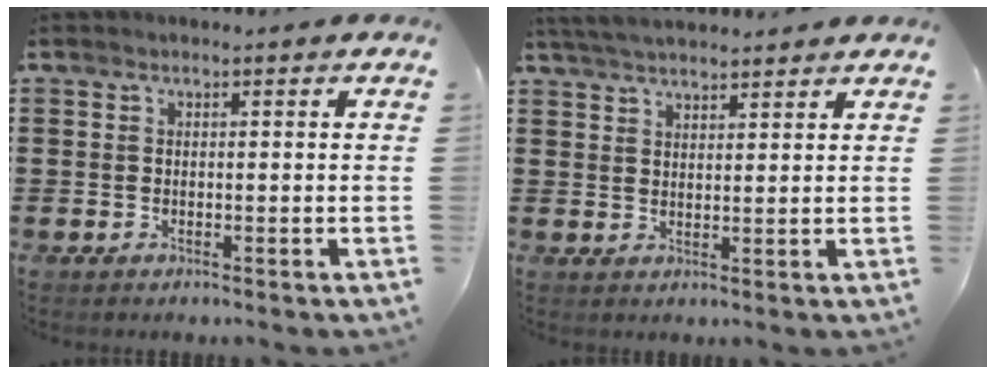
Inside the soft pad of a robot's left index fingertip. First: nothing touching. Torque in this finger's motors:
{"motor_torque": [1.18, -0.96, 0.37, 0.16]}